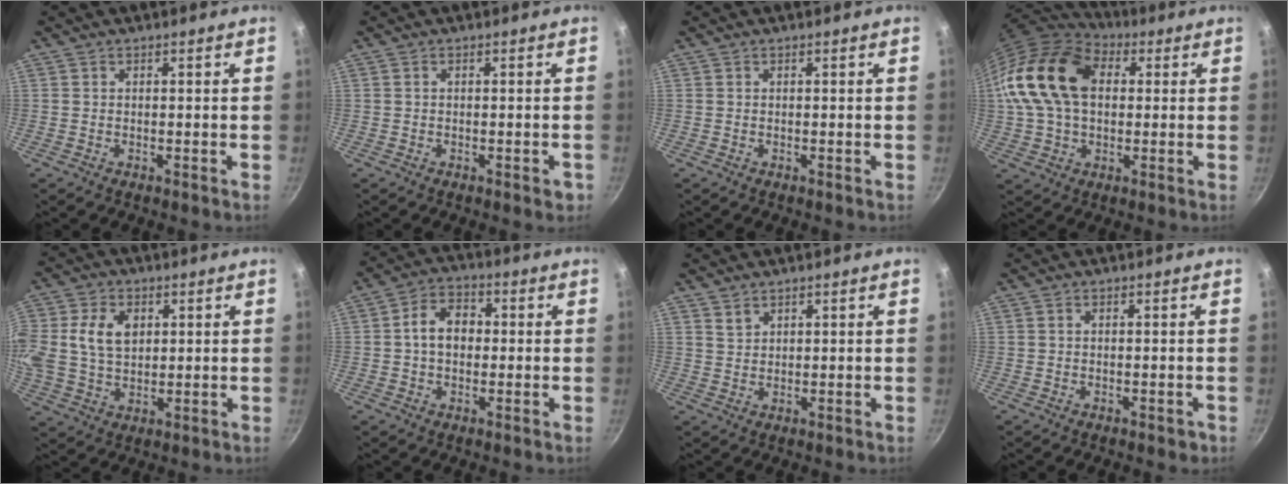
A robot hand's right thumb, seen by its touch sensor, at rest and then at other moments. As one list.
[{"total": 1.8, "force": [-0.7, 0.7, 1.5], "torque": [-0.011, 0.007, -0.007]}, {"total": 0.0}, {"total": 19.0, "force": [3.1, 13.1, 13.4], "torque": [-0.239, 0.024, 0.041]}, {"total": 12.7, "force": [2.7, 9.2, 8.4], "torque": [-0.168, 0.014, 0.048]}, {"total": 7.4, "force": [0.1, 5.5, 5.0], "torque": [-0.059, 0.021, -0.008]}, {"total": 2.0, "force": [1.5, 1.2, 0.7], "torque": [-0.007, -0.004, 0.031]}, {"total": 1.3, "force": [-0.5, 0.7, 1.0], "torque": [-0.006, 0.005, -0.003]}]